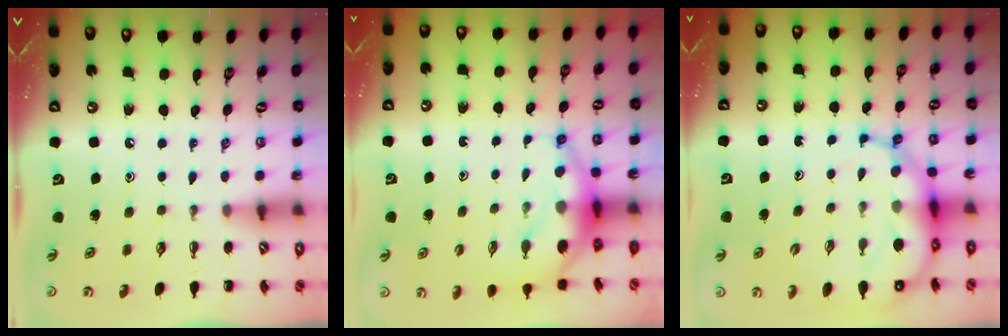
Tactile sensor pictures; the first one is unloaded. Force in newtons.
{"total": 7.1, "press": 6.9, "slide": 1.6}
{"total": 12.6, "press": 12.0, "slide": 3.6}